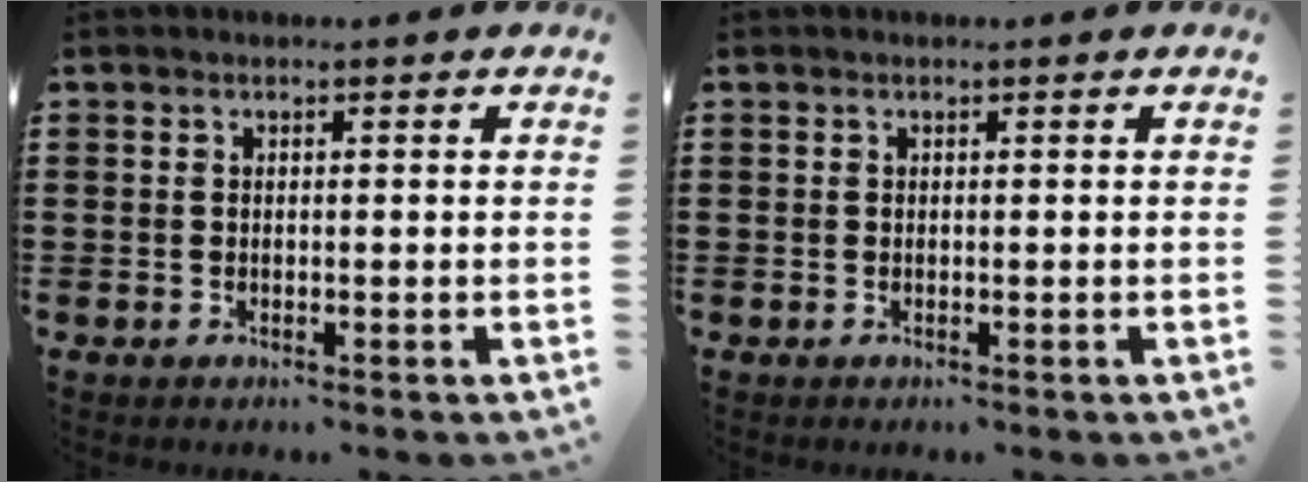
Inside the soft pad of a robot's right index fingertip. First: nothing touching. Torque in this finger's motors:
{"motor_torque": [-0.18, -0.20, 0.00, -0.01]}